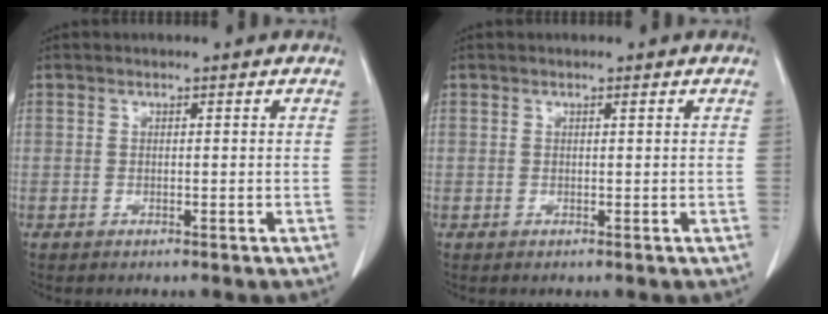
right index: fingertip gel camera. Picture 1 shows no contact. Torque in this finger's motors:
{"motor_torque": [-0.25, 0.04, -0.01, -0.01]}